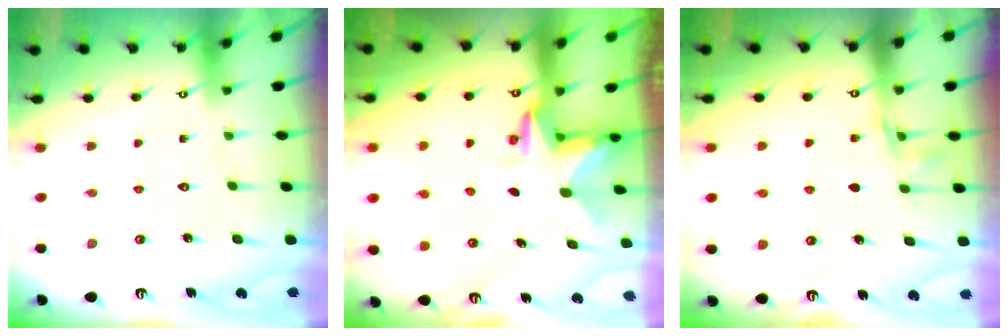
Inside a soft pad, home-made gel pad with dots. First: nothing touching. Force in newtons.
{"total": 3.3, "press": 3.3, "slide": 0.2}
{"total": 5.3, "press": 5.2, "slide": 1.2}